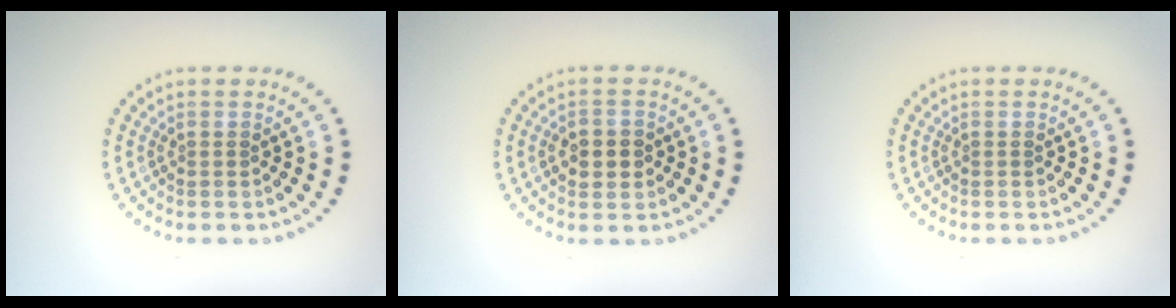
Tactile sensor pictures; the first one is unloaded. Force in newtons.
{"total": 2.5, "press": 2.5, "slide": 0.3}
{"total": 0.0}